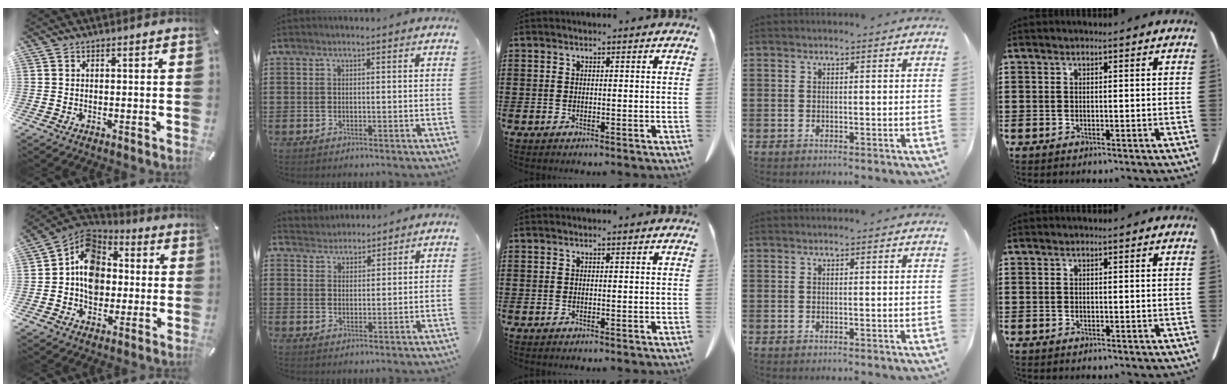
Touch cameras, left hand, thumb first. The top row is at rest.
{"thumb": {"total": 11.7, "force": [-0.5, 10.0, 6.1], "torque": [-0.105, 0.007, -0.012]}, "index": {"total": 3.1, "force": [2.8, 1.1, -0.7], "torque": [0.000, -0.003, 0.052]}}